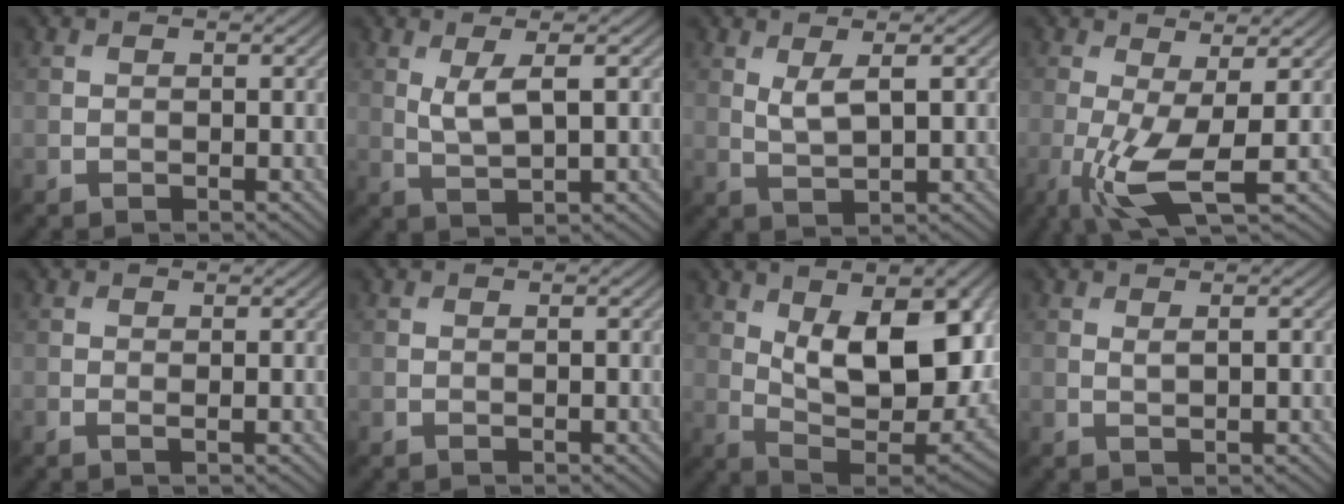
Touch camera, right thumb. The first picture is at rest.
{"total": 4.0, "force": [1.1, 1.0, 3.7], "torque": [-0.082, -0.002, 0.026]}
{"total": 3.3, "force": [1.2, 0.8, 2.9], "torque": [-0.065, -0.003, 0.027]}
{"total": 6.7, "force": [-1.3, 1.6, 6.3], "torque": [-0.142, -0.007, -0.028]}
{"total": 0.6, "force": [0.0, 0.1, 0.6], "torque": [-0.014, -0.002, -0.002]}
{"total": 0.0}
{"total": 16.5, "force": [4.9, 7.5, 13.8], "torque": [-0.220, 0.010, 0.077]}
{"total": 1.0, "force": [0.5, 0.1, 0.9], "torque": [-0.020, 0.001, 0.007]}